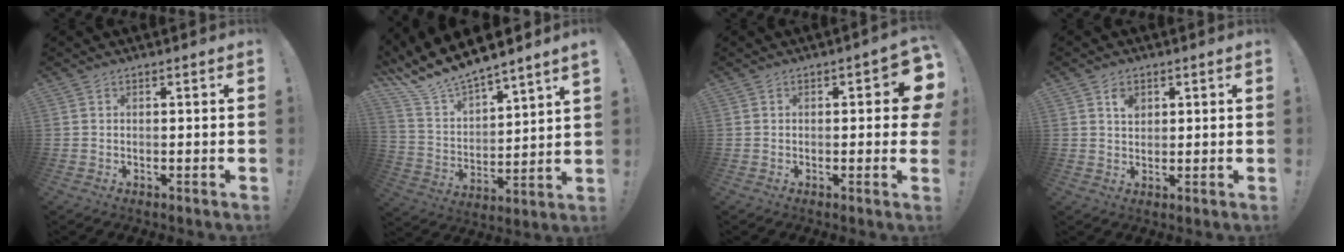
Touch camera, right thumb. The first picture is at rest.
{"total": 10.1, "force": [9.9, 0.7, 1.8], "torque": [-0.066, -0.102, 0.177]}
{"total": 4.6, "force": [0.6, 2.1, 4.0], "torque": [-0.040, -0.002, 0.008]}
{"total": 3.4, "force": [1.8, 2.3, 1.7], "torque": [-0.011, -0.010, 0.027]}